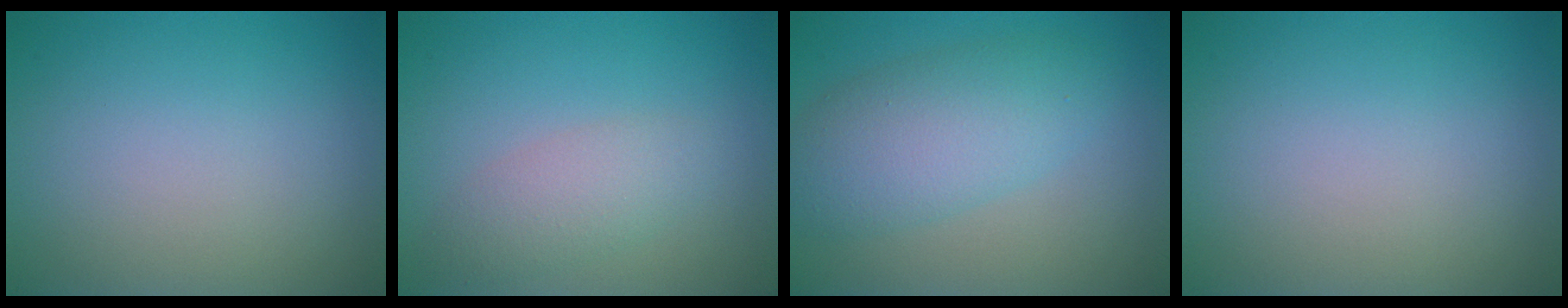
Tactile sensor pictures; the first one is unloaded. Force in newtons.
{"total": 2.6, "press": 2.6, "slide": 0.1}
{"total": 5.6, "press": 5.6, "slide": 0.2}
{"total": 0.0}